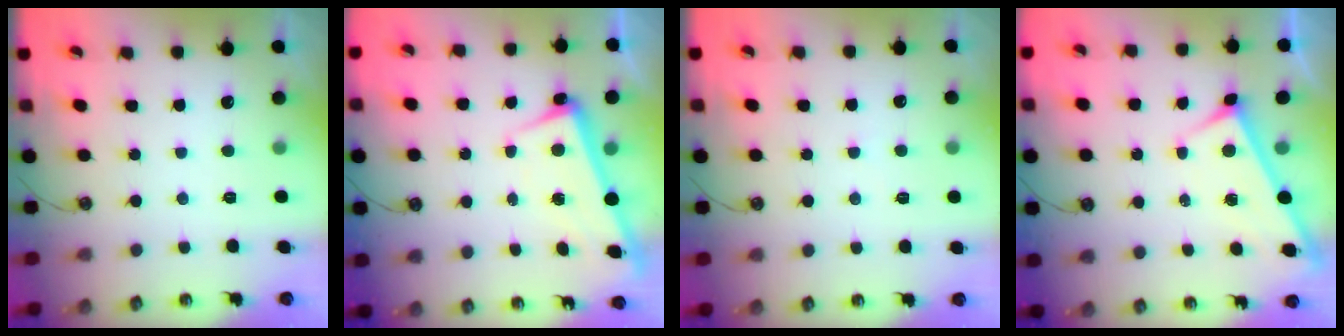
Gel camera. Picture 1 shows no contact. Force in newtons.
{"total": 2.4, "press": 2.2, "slide": 0.9}
{"total": 2.4, "press": 2.4, "slide": 0.2}
{"total": 2.9, "press": 2.9, "slide": 0.3}